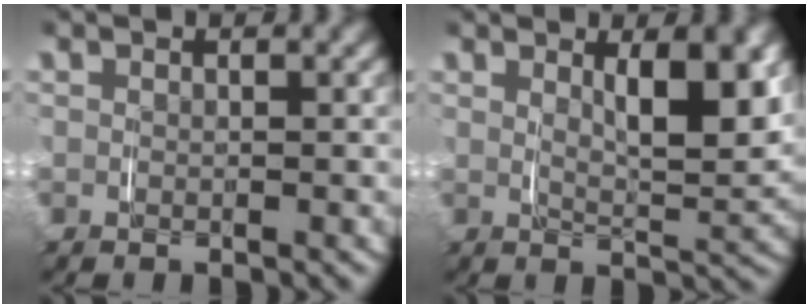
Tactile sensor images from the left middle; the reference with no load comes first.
{"total": 5.3, "force": [2.0, 1.4, 4.7], "torque": [-0.068, -0.015, 0.037]}